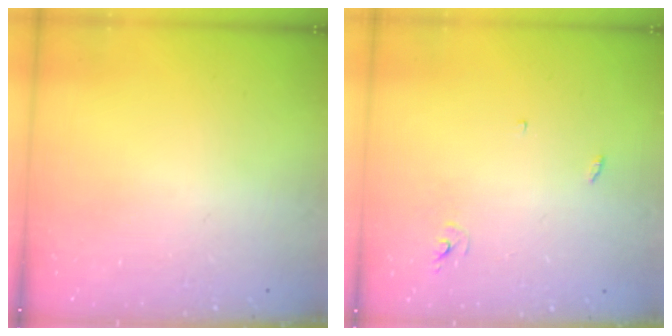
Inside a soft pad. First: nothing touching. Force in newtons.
{"total": 2.4, "press": 2.4, "slide": 0.1}